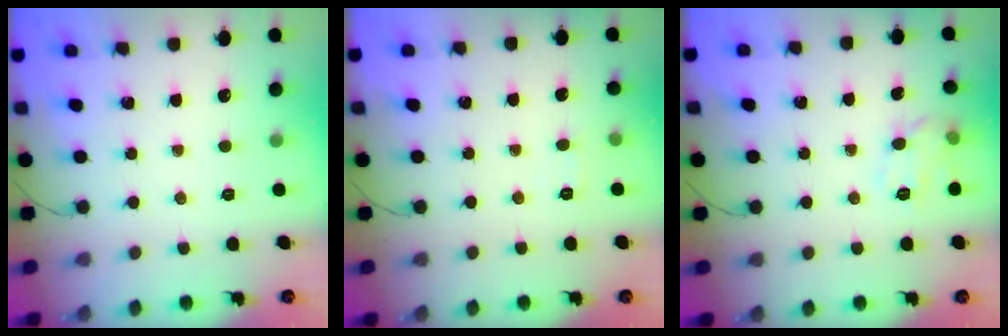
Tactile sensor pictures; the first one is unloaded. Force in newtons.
{"total": 4.3, "press": 4.1, "slide": 1.2}
{"total": 7.5, "press": 7.3, "slide": 1.4}